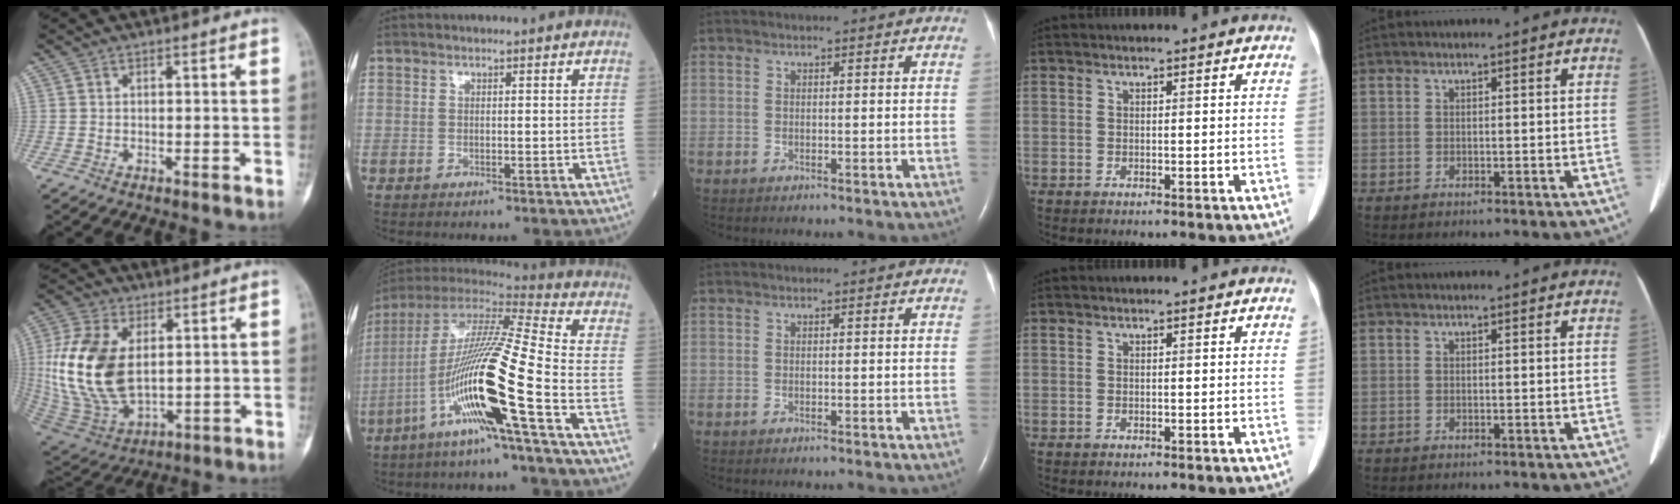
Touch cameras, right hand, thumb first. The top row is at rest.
{"thumb": {"total": 18.9, "force": [2.4, 11.2, 15.1], "torque": [-0.311, -0.016, 0.056]}, "index": {"total": 19.2, "force": [-6.7, -0.7, 17.9], "torque": [-0.363, -0.019, -0.140]}}